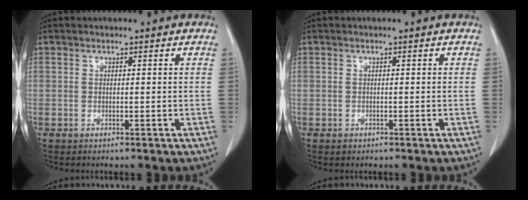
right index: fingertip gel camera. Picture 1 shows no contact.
{"total": 0.6, "force": [-0.4, 0.5, 0.1], "torque": [-0.002, 0.002, -0.004]}